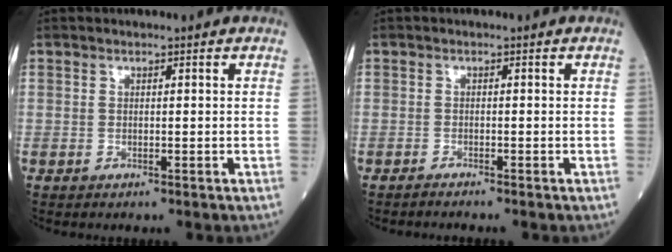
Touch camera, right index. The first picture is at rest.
{"total": 1.3, "force": [-1.2, -0.2, 0.4], "torque": [-0.006, 0.000, -0.017]}